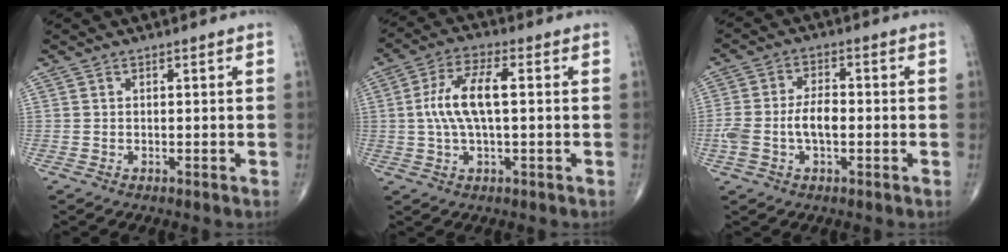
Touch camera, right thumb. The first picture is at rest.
{"total": 9.7, "force": [0.7, 3.5, 9.0], "torque": [-0.192, 0.019, 0.009]}
{"total": 7.2, "force": [-1.2, 3.7, 6.1], "torque": [-0.140, 0.023, -0.021]}